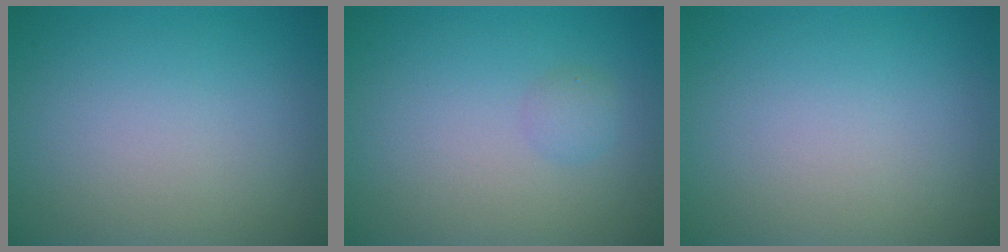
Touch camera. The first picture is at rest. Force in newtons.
{"total": 1.1, "press": 1.1, "slide": 0.1}
{"total": 0.0}